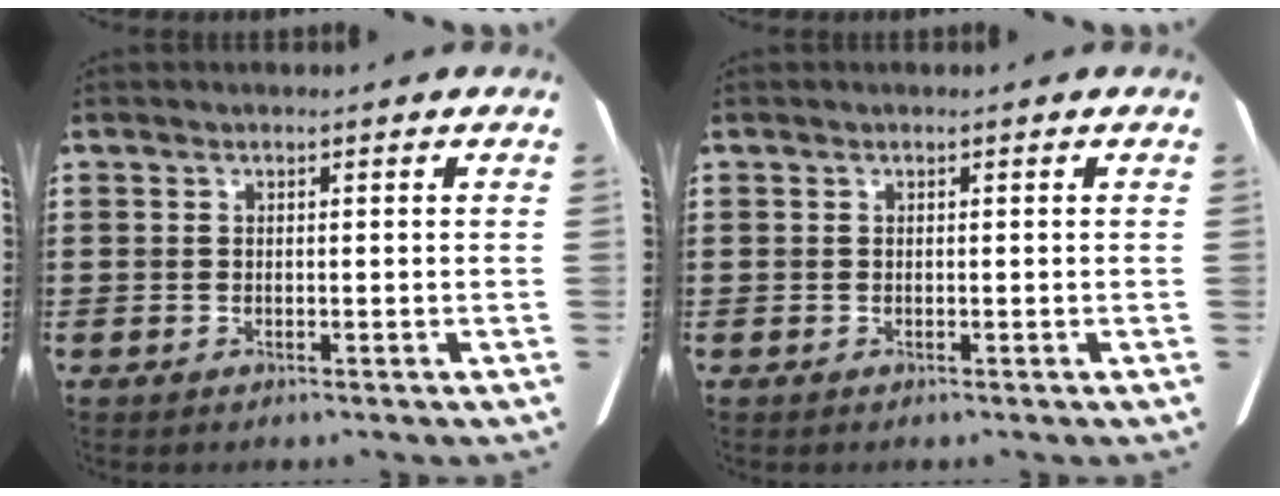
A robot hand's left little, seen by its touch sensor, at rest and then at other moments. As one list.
[{"total": 0.0}]